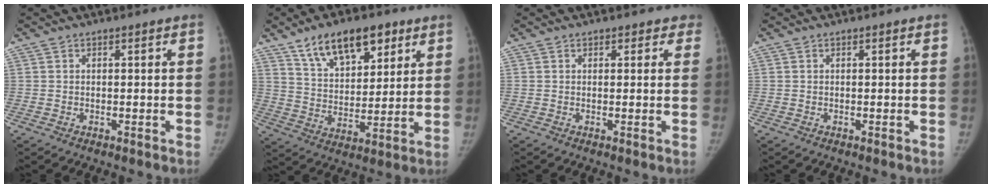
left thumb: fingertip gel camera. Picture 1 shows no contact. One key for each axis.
{"total": 15.2, "fx": 9.0, "fy": 7.7, "fz": 9.4, "tx": -0.109, "ty": -0.037, "tz": 0.155}
{"total": 2.4, "fx": 1.6, "fy": 1.7, "fz": 0.2, "tx": 0.034, "ty": -0.003, "tz": 0.006}
{"total": 0.0}